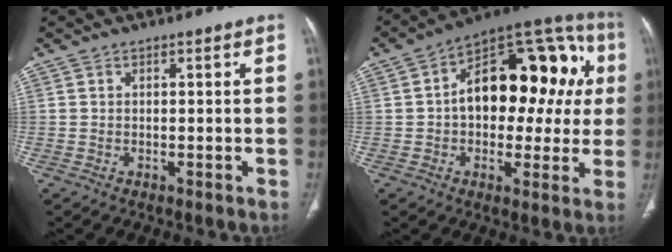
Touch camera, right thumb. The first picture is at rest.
{"total": 23.0, "force": [2.7, 13.5, 18.5], "torque": [-0.209, 0.044, 0.030]}